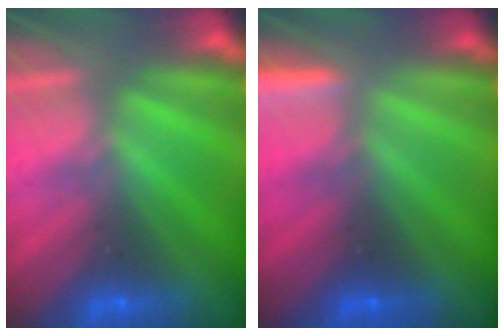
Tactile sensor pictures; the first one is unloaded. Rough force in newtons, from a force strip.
{"total": 3.8}